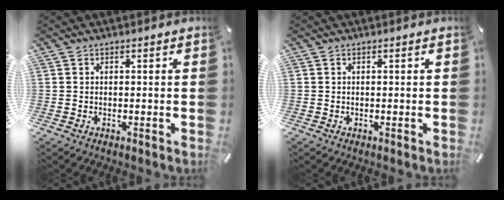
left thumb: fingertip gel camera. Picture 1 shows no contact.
{"total": 0.0}